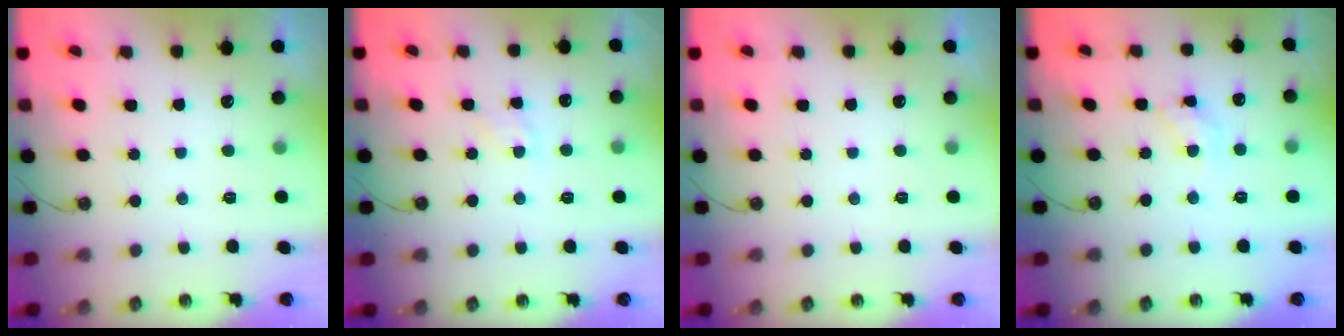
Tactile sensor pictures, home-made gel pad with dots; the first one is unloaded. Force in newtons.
{"total": 5.6, "press": 5.6, "slide": 0.7}
{"total": 0.0}
{"total": 7.4, "press": 7.4, "slide": 0.2}